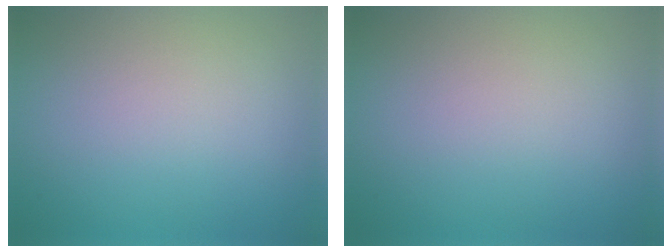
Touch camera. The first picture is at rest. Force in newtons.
{"total": 0.0}